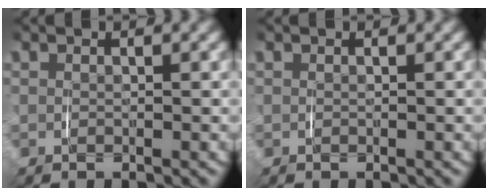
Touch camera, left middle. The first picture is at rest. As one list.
[{"total": 0.0}]